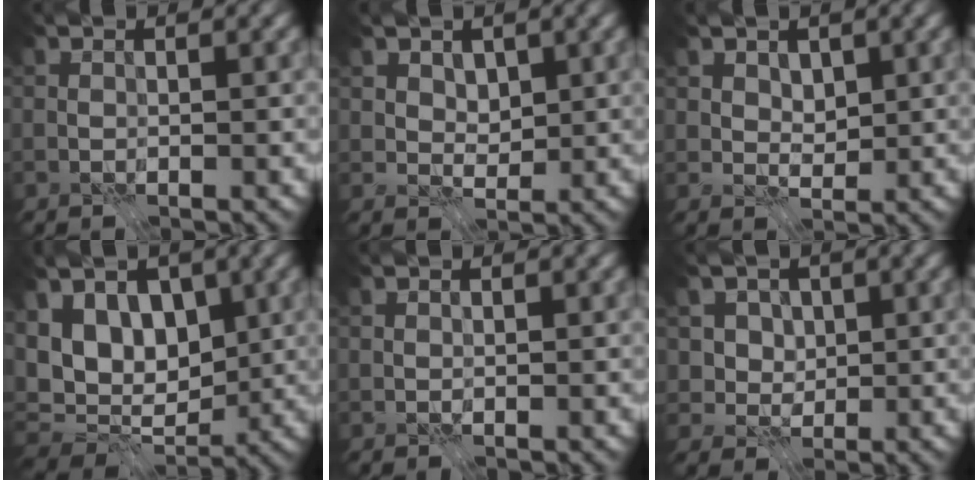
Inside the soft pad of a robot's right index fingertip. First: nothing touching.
{"total": 2.6, "force": [1.4, 1.9, 1.1], "torque": [-0.032, -0.014, 0.043]}
{"total": 2.2, "force": [1.2, 1.5, 0.9], "torque": [-0.024, -0.017, 0.035]}
{"total": 9.4, "force": [2.9, 5.9, 6.7], "torque": [-0.104, 0.019, 0.035]}
{"total": 0.0}
{"total": 3.2, "force": [1.0, 2.8, 1.1], "torque": [-0.026, -0.011, 0.024]}